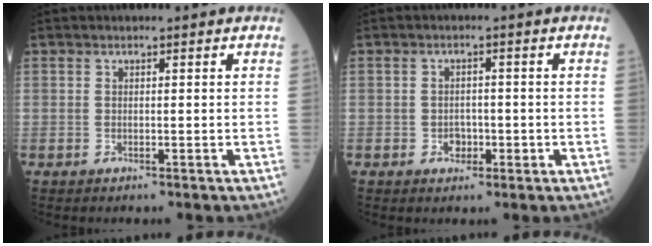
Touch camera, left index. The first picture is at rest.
{"total": 2.3, "force": [-0.8, 1.8, 1.2], "torque": [-0.011, 0.006, -0.007]}